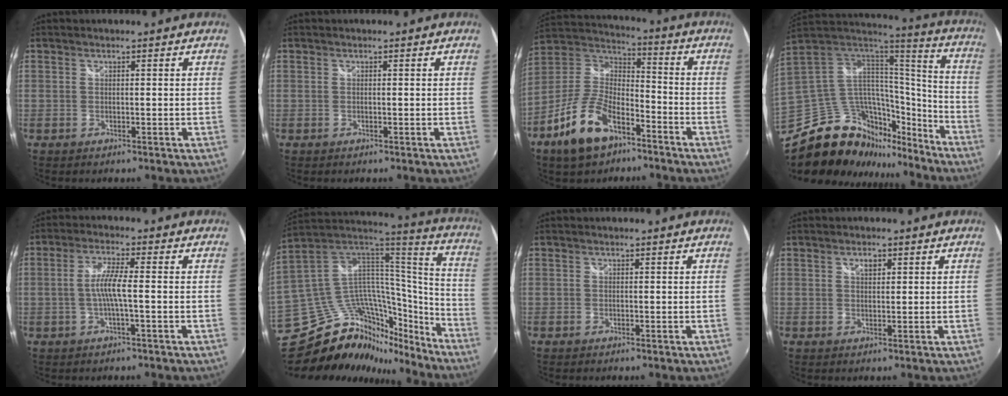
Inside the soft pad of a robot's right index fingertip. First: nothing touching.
{"total": 0.0}
{"total": 16.0, "force": [-9.0, 8.3, 10.4], "torque": [-0.224, -0.001, -0.163]}
{"total": 29.9, "force": [-19.6, 16.3, 15.7], "torque": [-0.307, 0.023, -0.288]}
{"total": 4.8, "force": [-1.0, -0.1, 4.7], "torque": [-0.096, 0.003, -0.017]}
{"total": 29.0, "force": [-21.1, 13.4, 14.7], "torque": [-0.237, 0.039, -0.316]}
{"total": 0.0}
{"total": 1.6, "force": [1.0, 0.6, 1.1], "torque": [-0.016, 0.004, 0.016]}